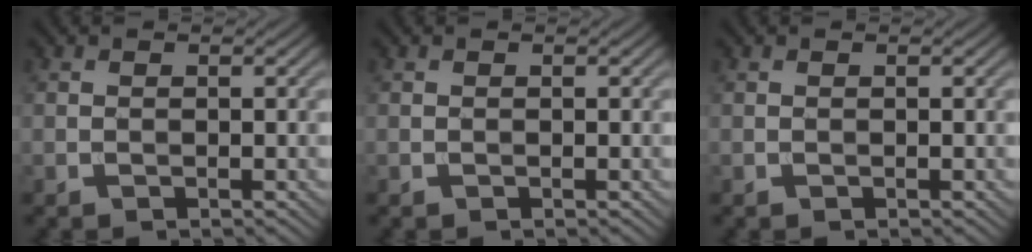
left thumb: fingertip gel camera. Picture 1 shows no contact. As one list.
[{"total": 0.0}, {"total": 0.0}]